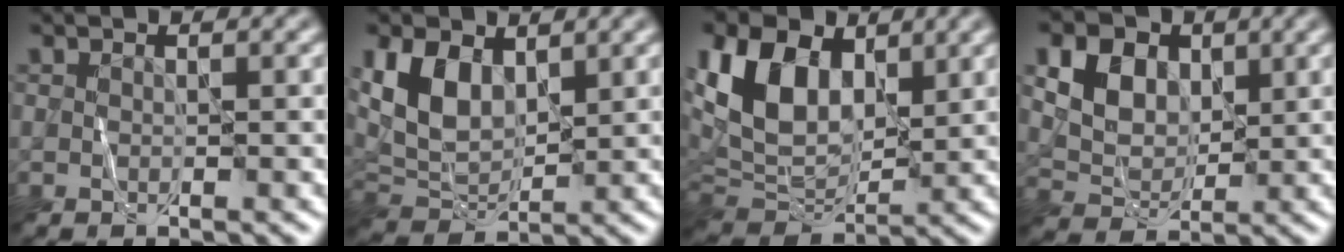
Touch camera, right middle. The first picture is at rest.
{"total": 5.9, "force": [2.3, 3.6, 4.0], "torque": [-0.087, -0.004, 0.043]}
{"total": 10.1, "force": [3.3, 6.5, 6.9], "torque": [-0.157, 0.003, 0.057]}
{"total": 5.4, "force": [2.1, 3.9, 3.1], "torque": [-0.073, -0.005, 0.035]}